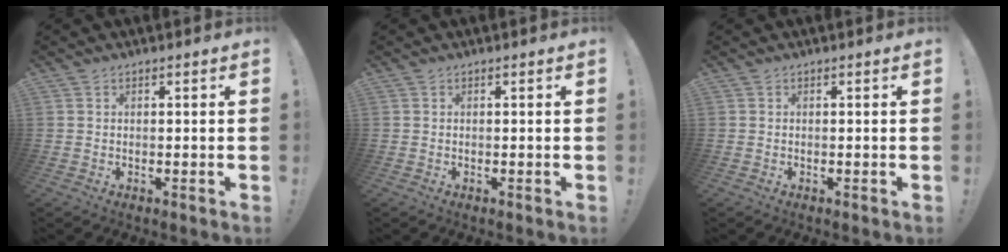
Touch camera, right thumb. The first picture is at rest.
{"total": 0.0}
{"total": 0.0}